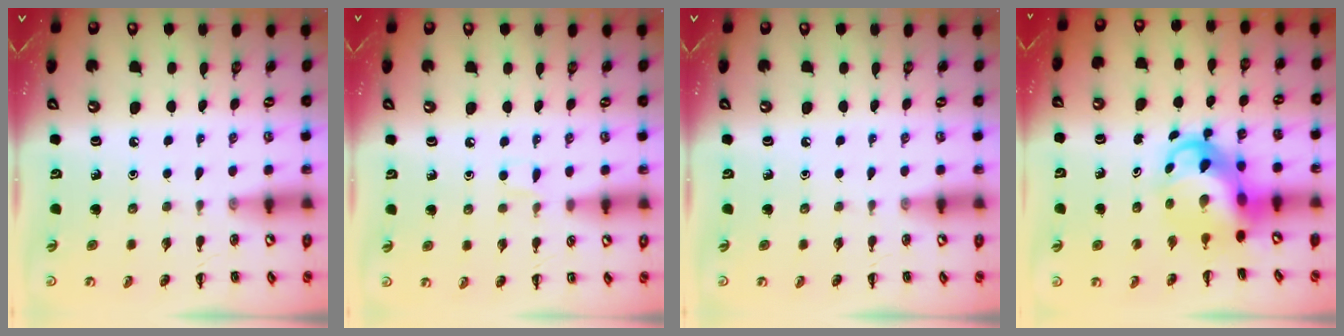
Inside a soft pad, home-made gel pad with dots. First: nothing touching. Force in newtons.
{"total": 3.5, "press": 3.3, "slide": 1.3}
{"total": 0.0}
{"total": 6.6, "press": 6.3, "slide": 2.2}